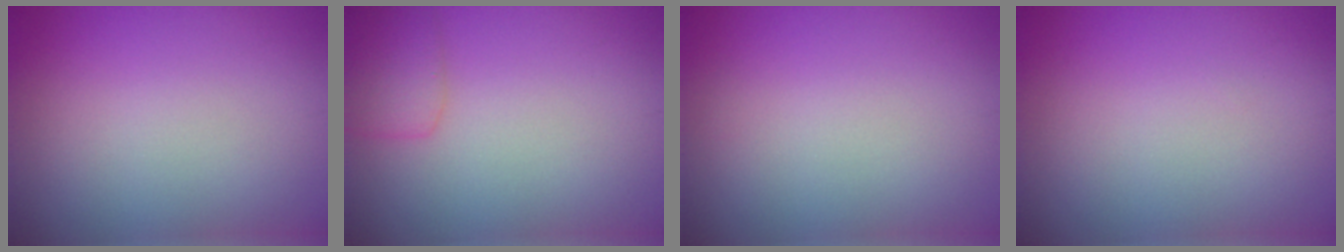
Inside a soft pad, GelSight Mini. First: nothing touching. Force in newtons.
{"total": 2.4, "press": 2.4, "slide": 0.1}
{"total": 0.0}
{"total": 0.0}